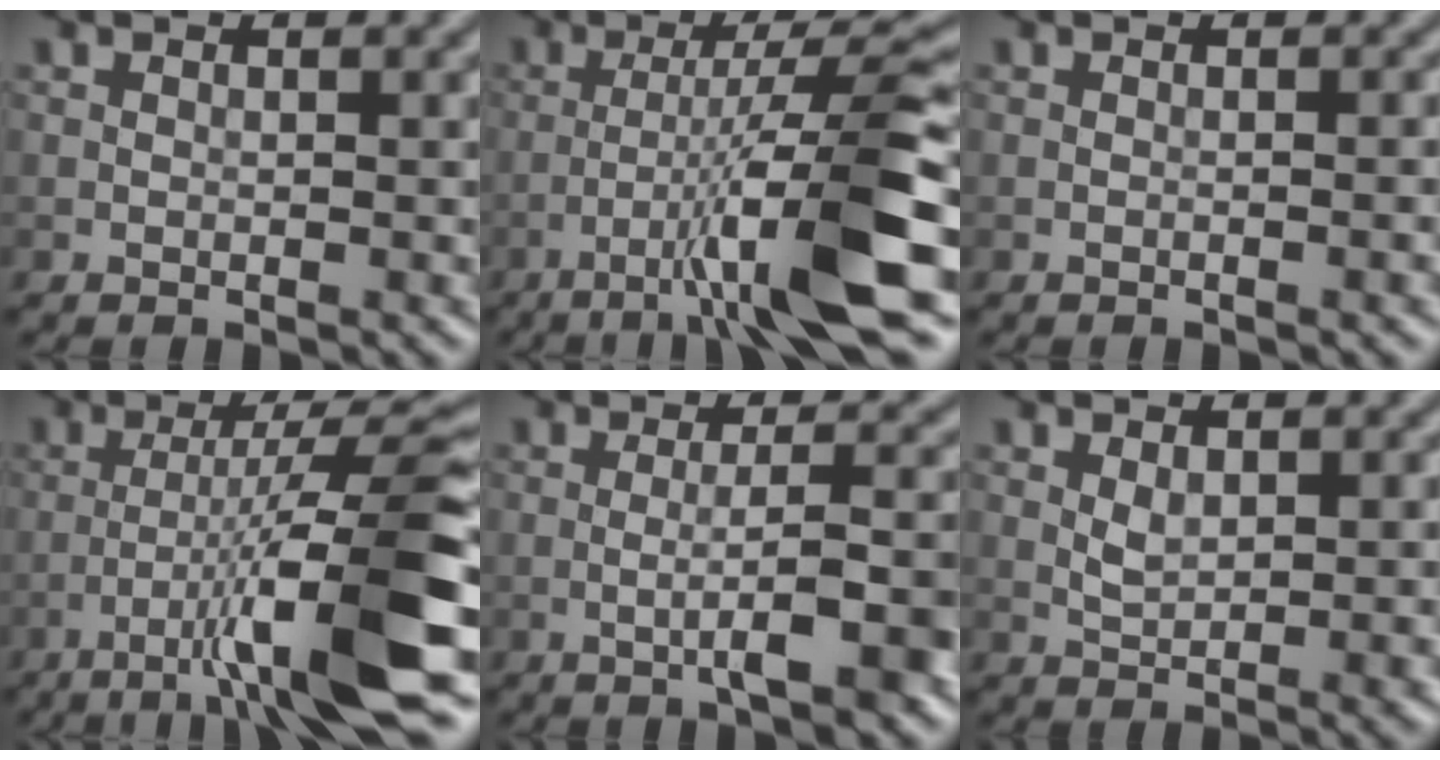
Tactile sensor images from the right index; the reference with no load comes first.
{"total": 9.0, "force": [-3.4, 0.3, 8.3], "torque": [-0.132, 0.019, -0.056]}
{"total": 1.3, "force": [-0.4, 0.3, 1.2], "torque": [-0.012, 0.000, -0.010]}
{"total": 10.0, "force": [-3.8, 0.5, 9.2], "torque": [-0.142, 0.022, -0.058]}
{"total": 4.9, "force": [-1.4, 0.5, 4.6], "torque": [-0.073, 0.006, -0.025]}
{"total": 1.7, "force": [0.4, 0.8, 1.4], "torque": [-0.031, -0.002, 0.014]}